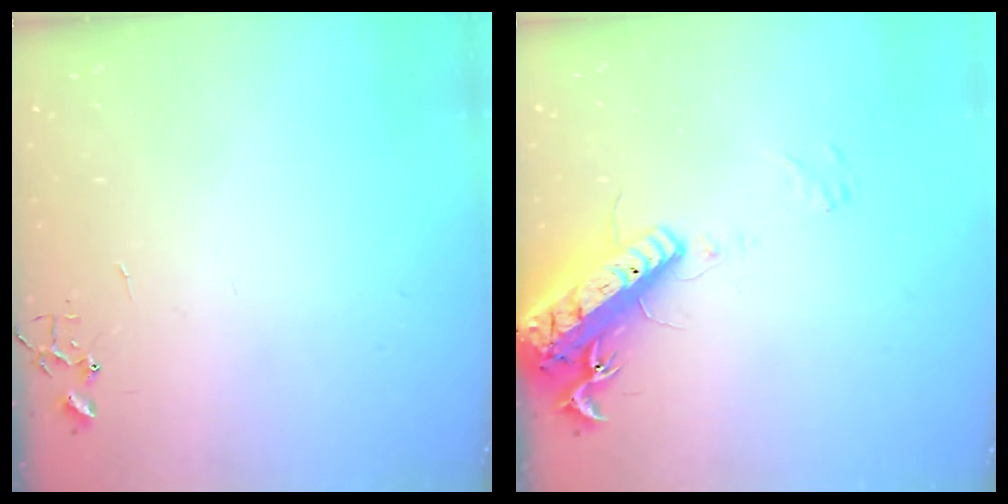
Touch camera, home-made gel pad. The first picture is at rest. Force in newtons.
{"total": 19.0, "press": 18.7, "slide": 3.7}